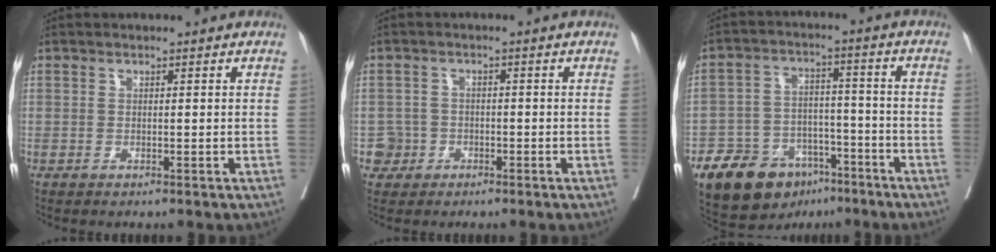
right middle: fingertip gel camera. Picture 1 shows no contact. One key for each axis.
{"total": 2.7, "fx": -1.1, "fy": 2.5, "fz": -0.3, "tx": 0.012, "ty": 0.014, "tz": -0.023}
{"total": 12.8, "fx": -8.5, "fy": 7.5, "fz": 5.9, "tx": -0.096, "ty": 0.019, "tz": -0.134}